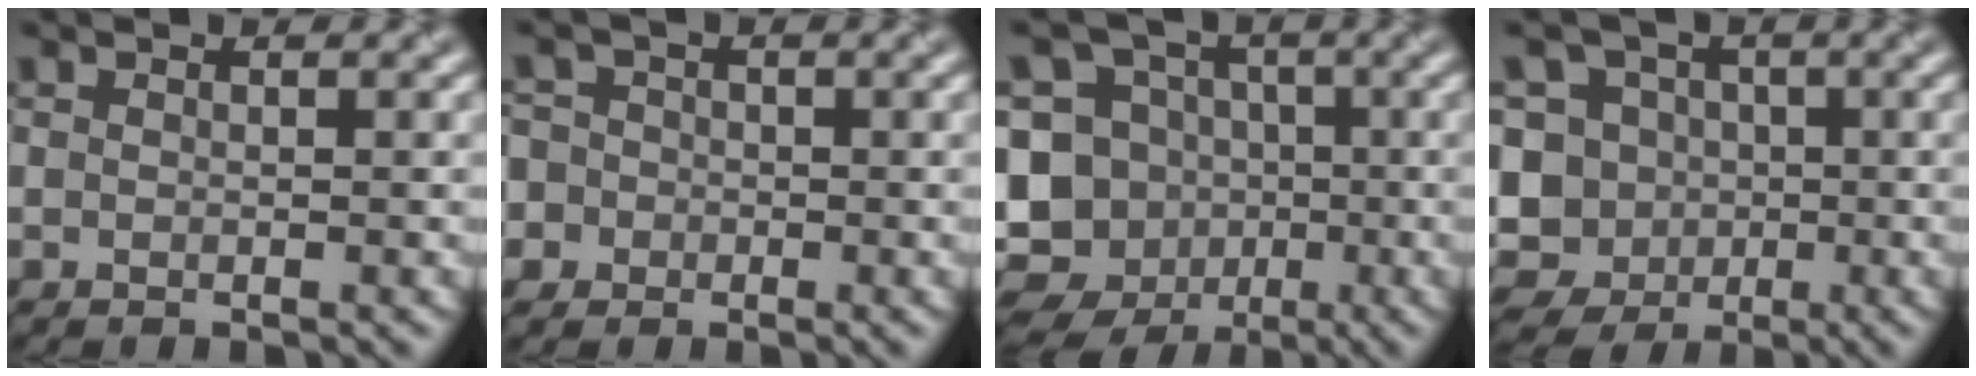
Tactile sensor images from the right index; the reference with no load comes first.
{"total": 5.2, "force": [-1.3, 4.9, 1.2], "torque": [-0.023, 0.018, -0.056]}
{"total": 14.7, "force": [-5.5, 12.8, 4.9], "torque": [-0.103, -0.003, -0.095]}
{"total": 12.8, "force": [-3.4, 11.6, 4.2], "torque": [-0.099, 0.014, -0.084]}